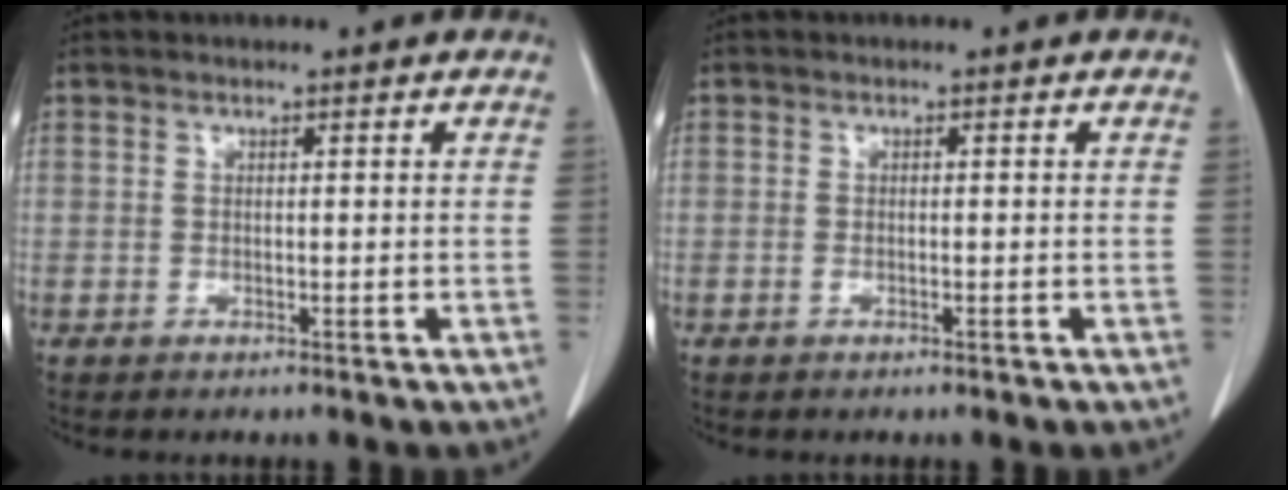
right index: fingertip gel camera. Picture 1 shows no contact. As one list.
[{"total": 0.7, "force": [-0.3, 0.2, 0.6], "torque": [-0.015, -0.002, -0.003]}]